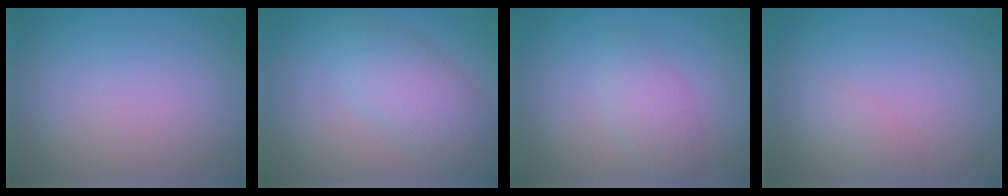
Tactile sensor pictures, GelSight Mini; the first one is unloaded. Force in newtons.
{"total": 4.1, "press": 4.1, "slide": 0.2}
{"total": 2.0, "press": 2.0, "slide": 0.1}
{"total": 1.0, "press": 1.0, "slide": 0.1}